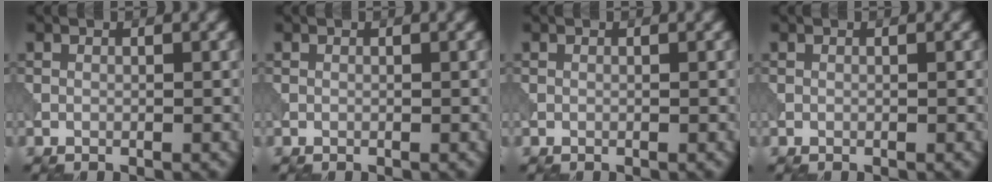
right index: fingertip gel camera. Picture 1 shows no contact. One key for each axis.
{"total": 0.0}
{"total": 0.0}
{"total": 0.0}